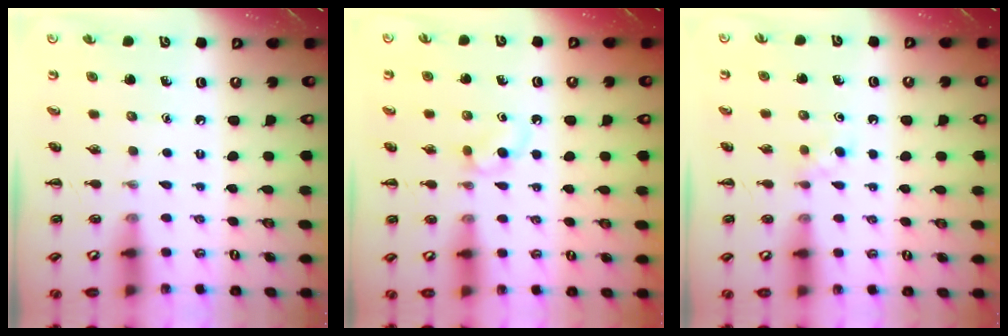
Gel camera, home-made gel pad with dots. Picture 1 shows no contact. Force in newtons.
{"total": 2.7, "press": 2.5, "slide": 1.2}
{"total": 2.7, "press": 2.5, "slide": 1.1}